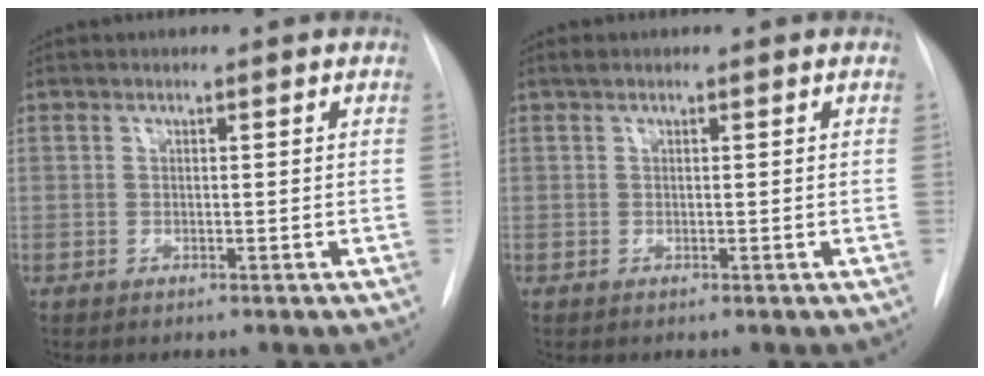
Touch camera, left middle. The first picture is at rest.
{"total": 0.6, "force": [0.5, 0.2, 0.3], "torque": [-0.010, 0.011, 0.010]}